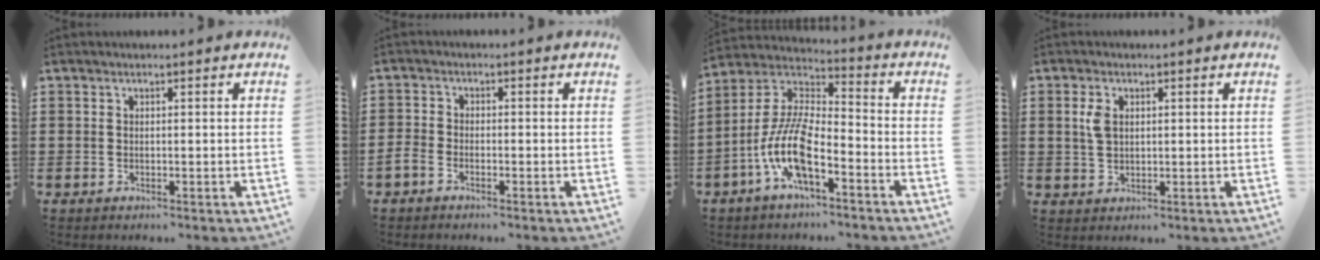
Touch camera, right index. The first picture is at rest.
{"total": 1.6, "force": [-1.4, 0.6, 0.5], "torque": [-0.021, 0.000, -0.031]}
{"total": 10.8, "force": [-5.5, 3.4, 8.6], "torque": [-0.214, -0.018, -0.114]}
{"total": 3.1, "force": [0.9, 1.9, 2.3], "torque": [-0.051, 0.008, 0.016]}